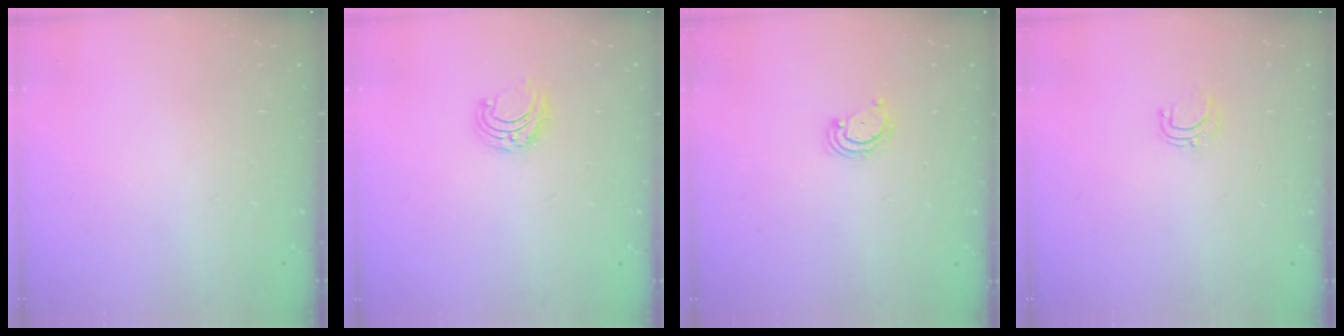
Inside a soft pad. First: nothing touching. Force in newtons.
{"total": 6.3, "press": 6.3, "slide": 0.5}
{"total": 2.9, "press": 2.9, "slide": 0.3}
{"total": 3.8, "press": 3.8, "slide": 0.2}